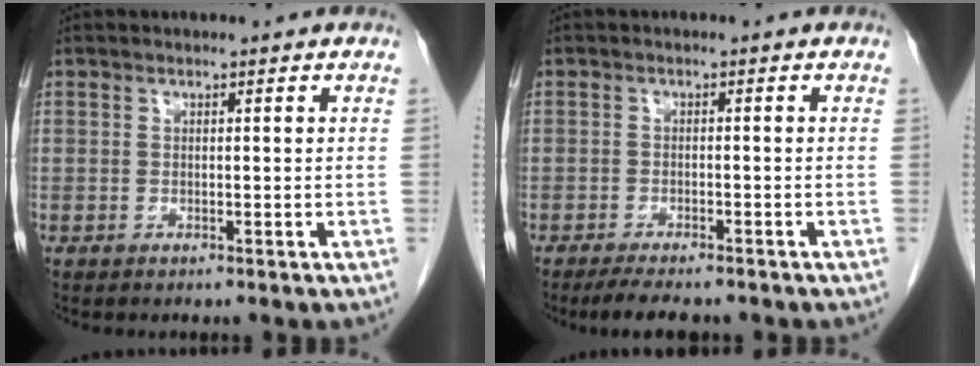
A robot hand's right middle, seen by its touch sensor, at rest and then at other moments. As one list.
[{"total": 5.7, "force": [-4.8, 1.3, 2.8], "torque": [-0.042, -0.009, -0.072]}]